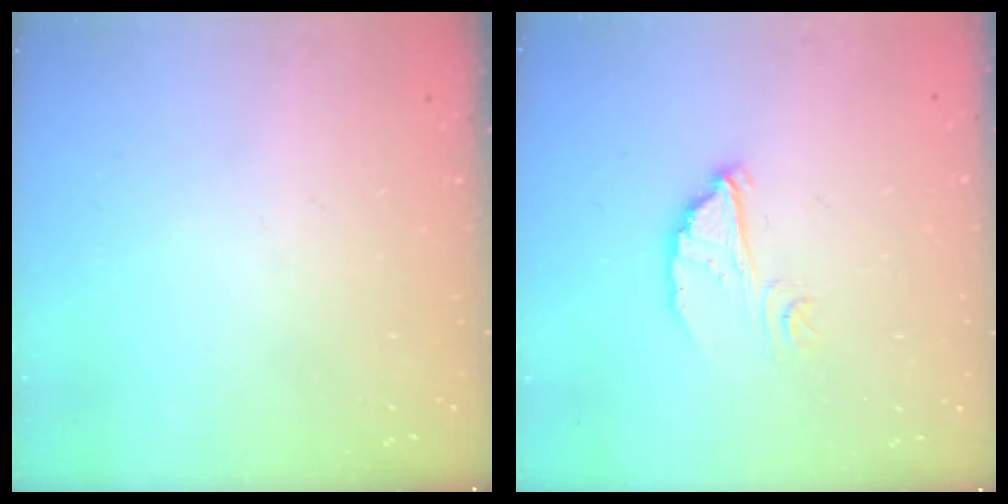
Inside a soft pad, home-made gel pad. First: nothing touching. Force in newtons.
{"total": 6.1, "press": 6.1, "slide": 0.5}